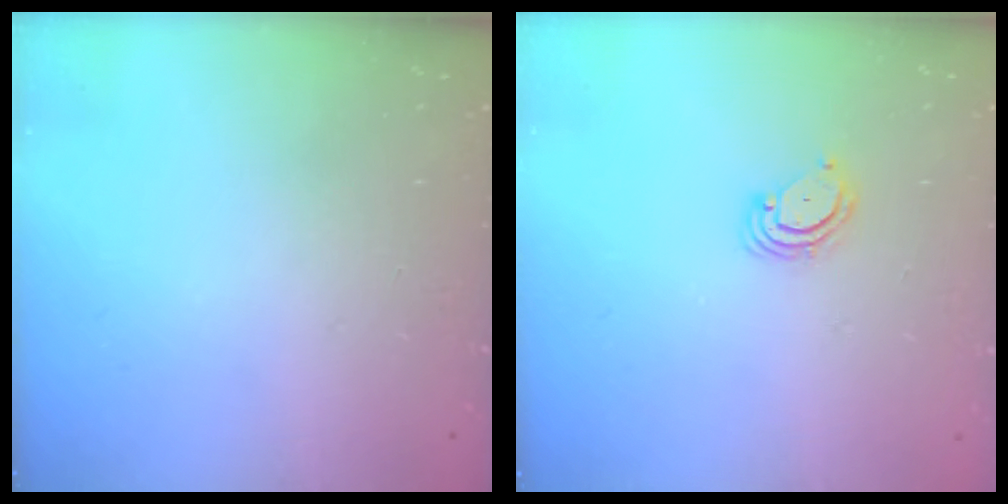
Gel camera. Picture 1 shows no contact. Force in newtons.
{"total": 3.8, "press": 3.8, "slide": 0.3}